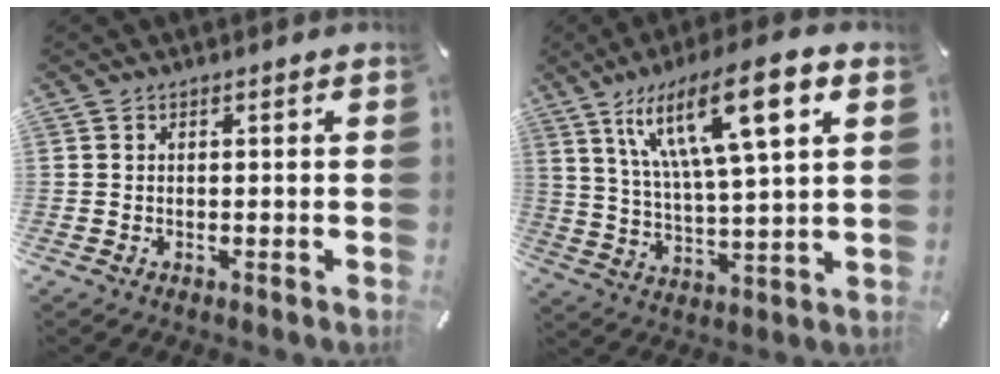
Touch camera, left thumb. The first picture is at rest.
{"total": 18.4, "force": [9.6, 4.7, 15.0], "torque": [-0.282, -0.030, 0.149]}